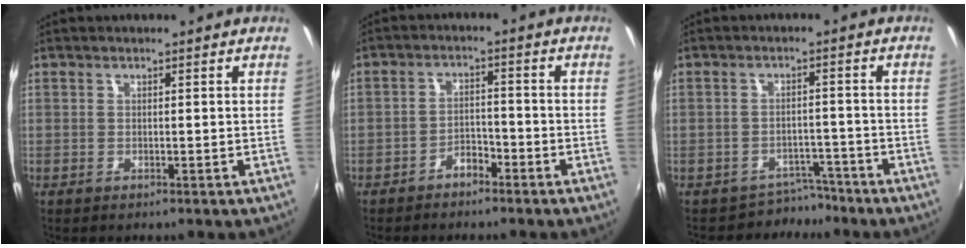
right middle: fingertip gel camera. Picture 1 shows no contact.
{"total": 3.3, "force": [-2.7, 1.5, 1.1], "torque": [-0.029, 0.010, -0.040]}
{"total": 4.4, "force": [-3.8, 2.0, -0.7], "torque": [0.012, 0.019, -0.055]}